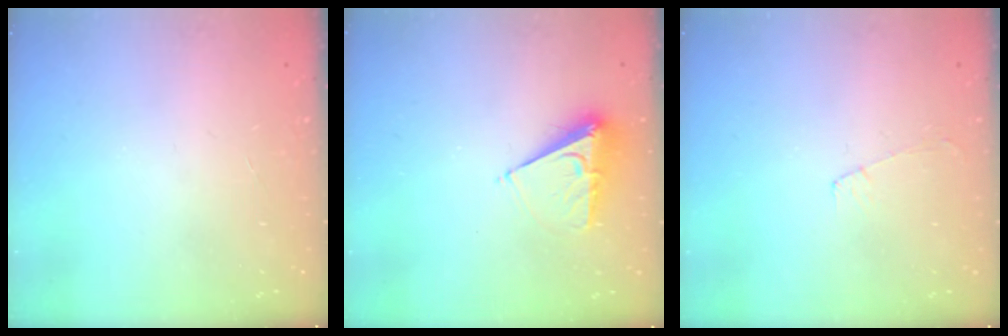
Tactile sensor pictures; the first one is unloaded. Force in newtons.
{"total": 7.7, "press": 7.7, "slide": 0.4}
{"total": 4.0, "press": 3.9, "slide": 0.5}